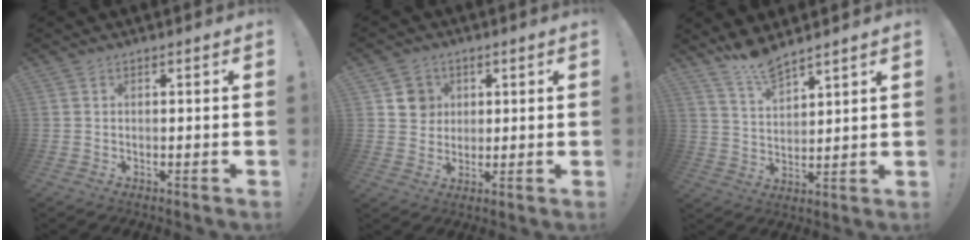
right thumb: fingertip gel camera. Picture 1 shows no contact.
{"total": 6.9, "force": [2.6, 6.3, 0.8], "torque": [0.009, -0.019, 0.050]}
{"total": 8.4, "force": [7.6, 1.9, 3.1], "torque": [-0.059, -0.051, 0.142]}